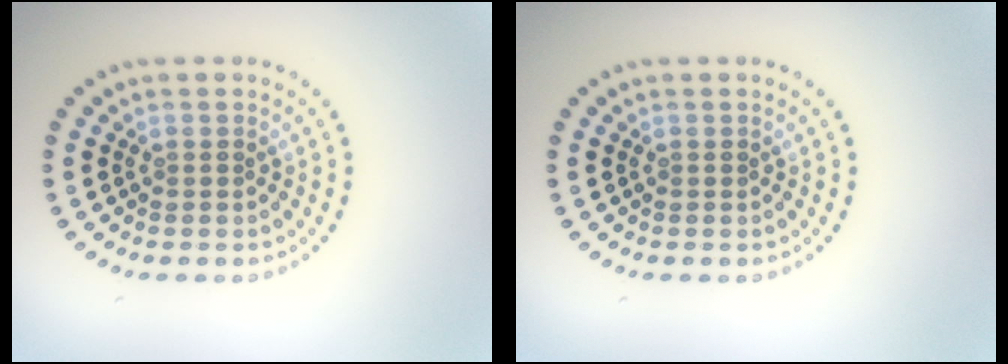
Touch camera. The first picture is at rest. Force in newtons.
{"total": 0.0}